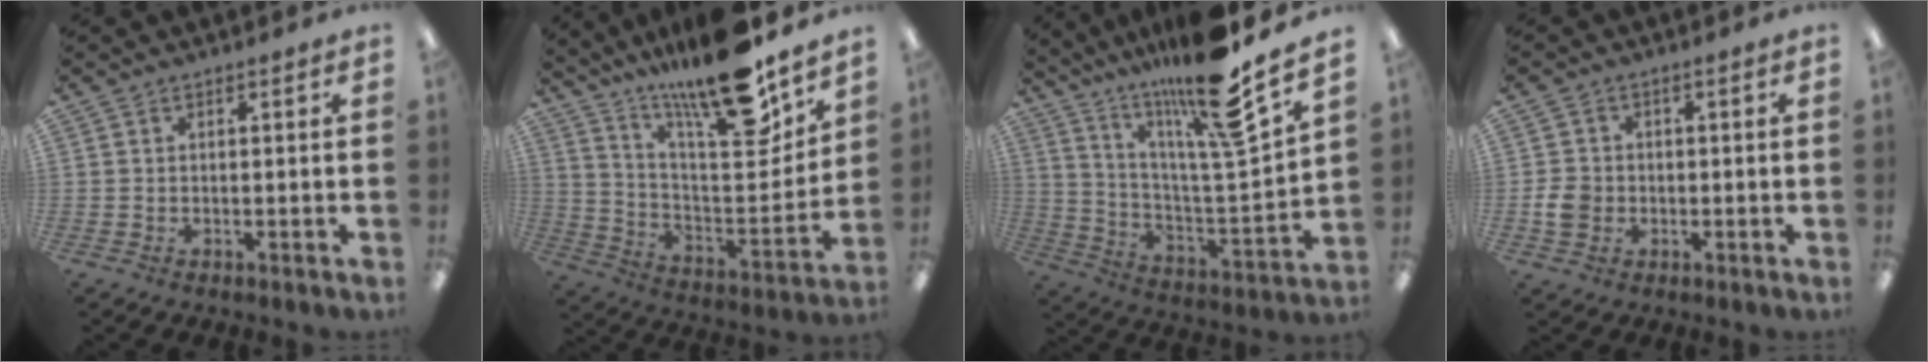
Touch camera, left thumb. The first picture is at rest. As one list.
[{"total": 21.5, "force": [17.8, 3.7, 11.3], "torque": [-0.178, -0.135, 0.292]}, {"total": 19.1, "force": [15.3, 0.3, 11.5], "torque": [-0.199, -0.108, 0.236]}, {"total": 4.7, "force": [-0.8, 4.1, 2.2], "torque": [-0.036, 0.004, -0.015]}]